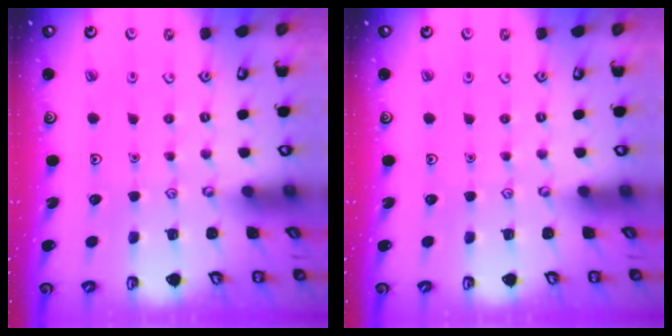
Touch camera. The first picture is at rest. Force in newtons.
{"total": 0.0}